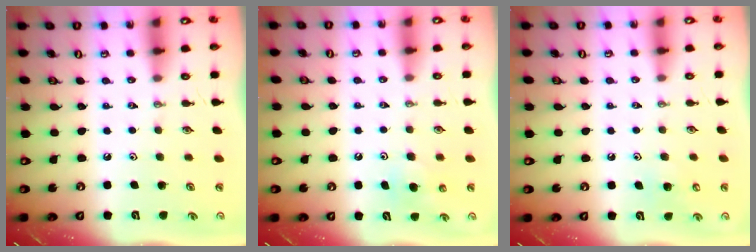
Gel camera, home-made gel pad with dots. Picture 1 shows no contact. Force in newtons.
{"total": 5.0, "press": 4.9, "slide": 0.9}
{"total": 6.2, "press": 6.2, "slide": 0.8}